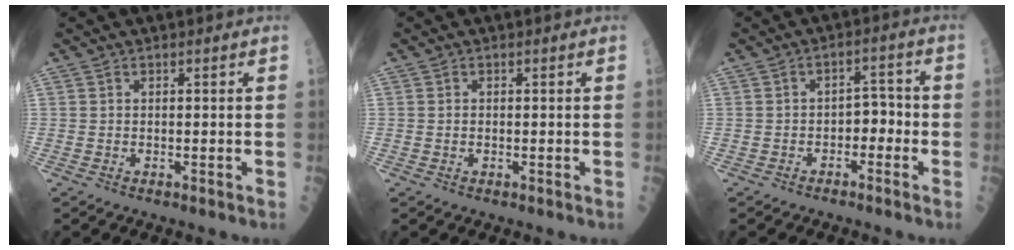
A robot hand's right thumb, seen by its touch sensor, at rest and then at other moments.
{"total": 0.6, "force": [0.0, 0.4, 0.4], "torque": [-0.004, 0.001, 0.000]}
{"total": 3.9, "force": [-1.6, 2.6, 2.5], "torque": [-0.009, 0.027, -0.031]}